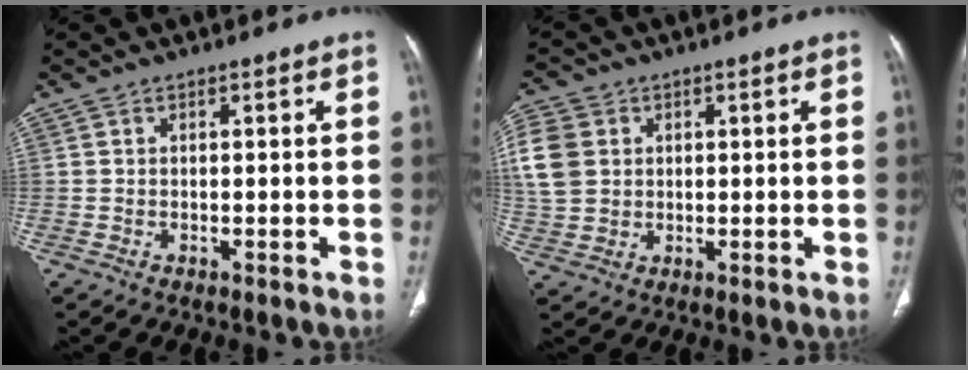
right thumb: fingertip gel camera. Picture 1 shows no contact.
{"total": 12.9, "force": [2.8, 10.7, 6.7], "torque": [-0.165, 0.011, 0.056]}